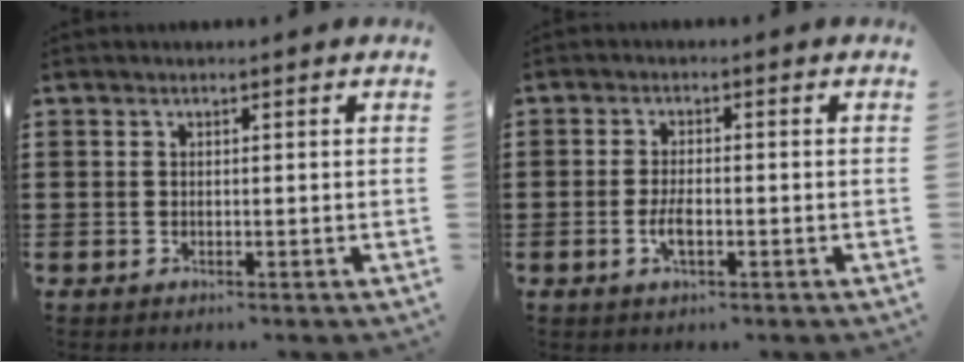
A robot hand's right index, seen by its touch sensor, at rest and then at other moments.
{"total": 3.0, "force": [-1.1, 1.0, 2.7], "torque": [-0.063, -0.005, -0.022]}